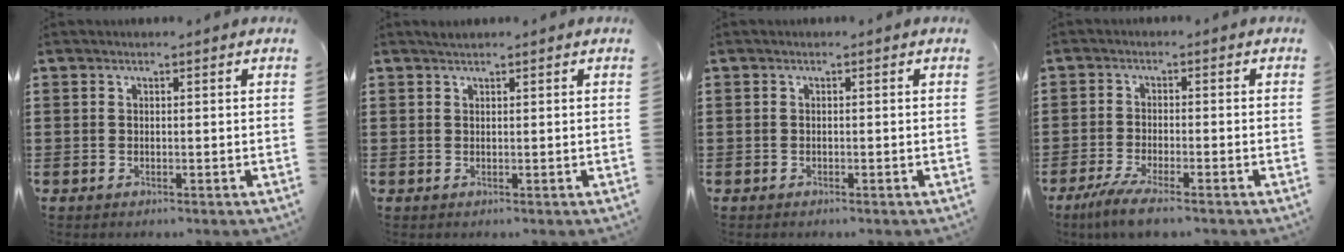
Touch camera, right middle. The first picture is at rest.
{"total": 1.0, "force": [0.9, -0.1, 0.4], "torque": [-0.008, 0.000, 0.017]}
{"total": 0.0}
{"total": 3.9, "force": [-3.1, 0.1, 2.4], "torque": [-0.061, -0.016, -0.062]}